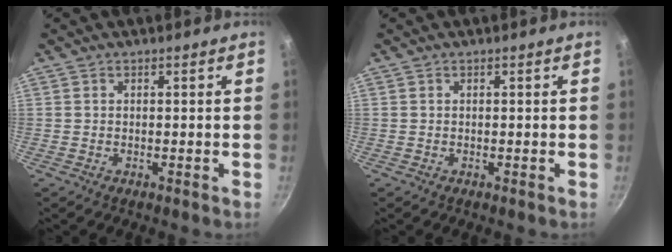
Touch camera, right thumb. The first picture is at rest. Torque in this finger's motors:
{"motor_torque": [-0.01, 0.02, 0.01, 0.01, 0.00]}